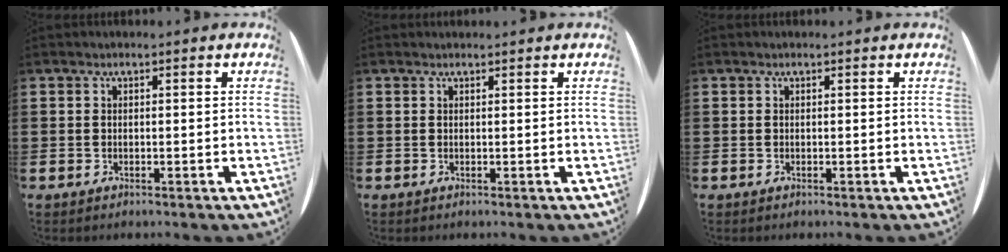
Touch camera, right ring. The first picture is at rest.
{"total": 0.0}
{"total": 0.0}